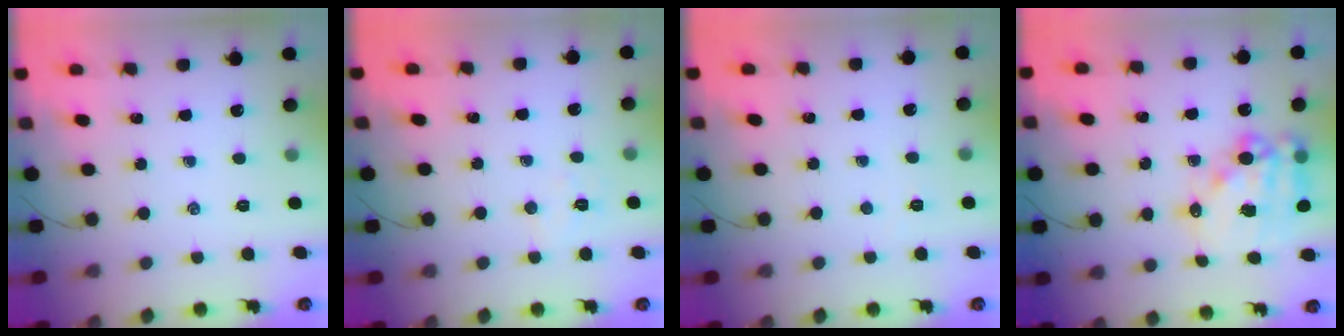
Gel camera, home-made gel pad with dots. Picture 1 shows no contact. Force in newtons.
{"total": 4.3, "press": 4.2, "slide": 0.8}
{"total": 1.8, "press": 1.7, "slide": 0.5}
{"total": 15.8, "press": 15.4, "slide": 3.4}